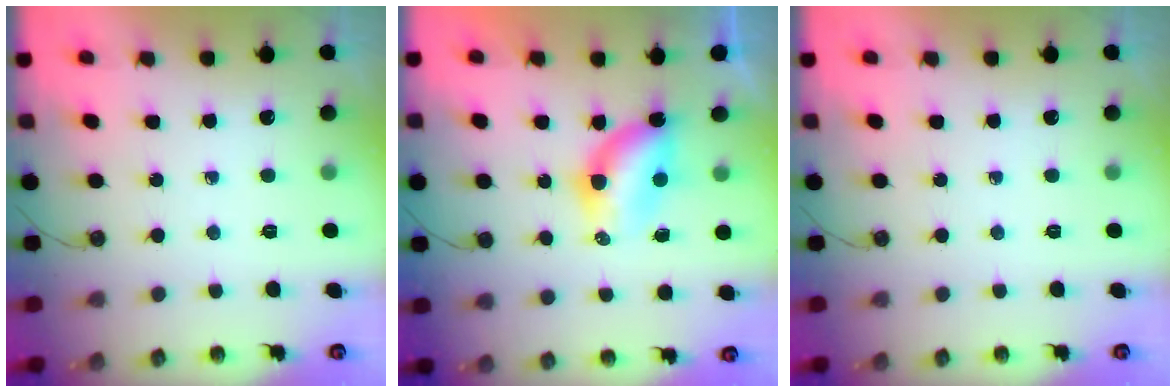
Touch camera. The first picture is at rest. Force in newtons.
{"total": 5.8, "press": 5.8, "slide": 0.4}
{"total": 0.0}